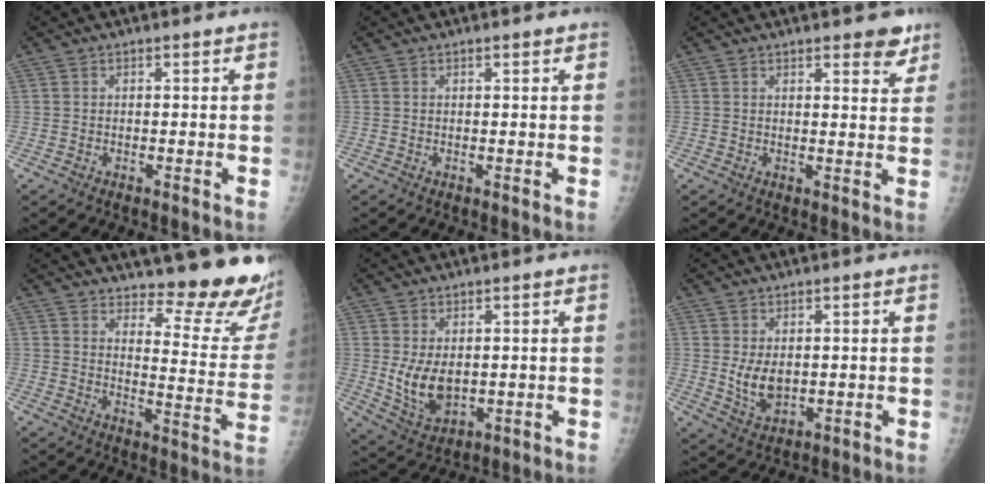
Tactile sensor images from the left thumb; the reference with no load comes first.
{"total": 0.8, "force": [0.6, 0.2, 0.5], "torque": [-0.007, 0.000, 0.007]}
{"total": 5.0, "force": [3.5, 1.7, 3.1], "torque": [-0.020, -0.018, 0.041]}
{"total": 17.3, "force": [14.9, 3.8, 8.0], "torque": [-0.063, -0.151, 0.183]}
{"total": 7.3, "force": [0.8, 4.6, 5.7], "torque": [-0.088, -0.023, 0.031]}
{"total": 5.4, "force": [0.8, 3.3, 4.2], "torque": [-0.063, -0.017, 0.026]}